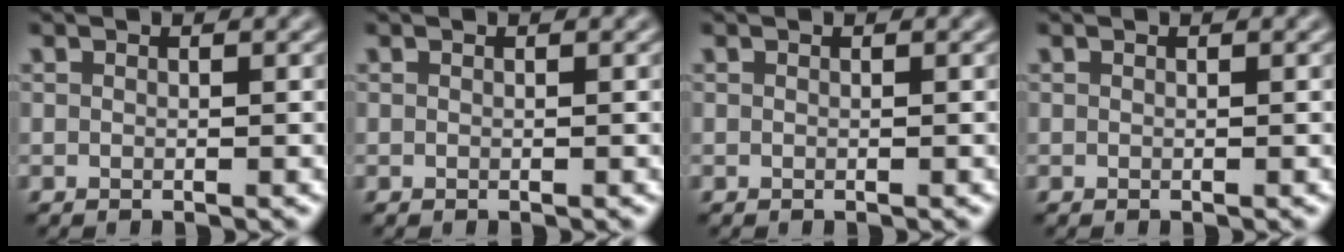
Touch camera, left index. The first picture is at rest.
{"total": 0.0}
{"total": 0.0}
{"total": 0.0}